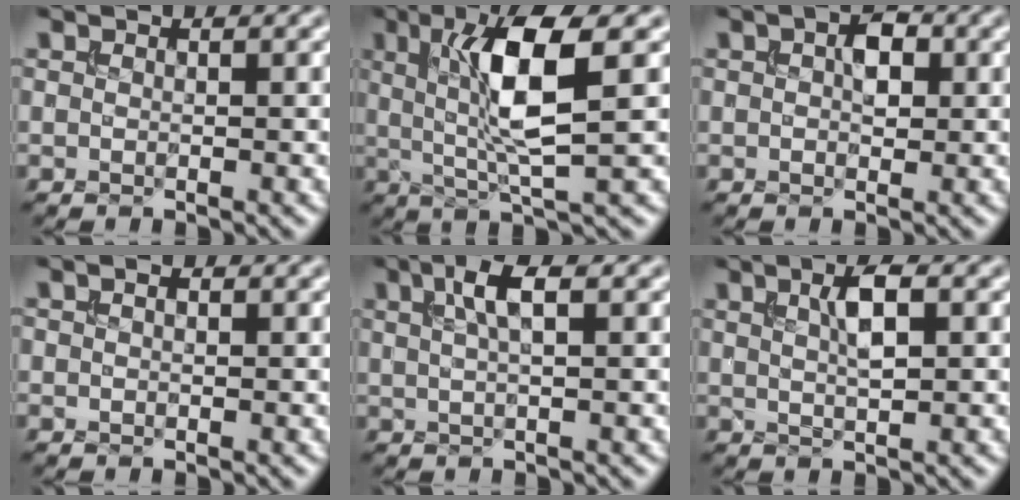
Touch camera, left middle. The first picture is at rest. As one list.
[{"total": 7.1, "force": [1.3, 1.3, 6.9], "torque": [-0.126, -0.002, 0.030]}, {"total": 2.4, "force": [0.2, 1.5, 1.8], "torque": [-0.024, 0.005, 0.000]}, {"total": 0.7, "force": [-0.2, 0.5, 0.5], "torque": [-0.005, 0.000, -0.003]}, {"total": 3.0, "force": [1.1, 0.8, 2.7], "torque": [-0.044, 0.008, 0.020]}, {"total": 2.8, "force": [0.8, 0.7, 2.6], "torque": [-0.044, 0.007, 0.015]}]